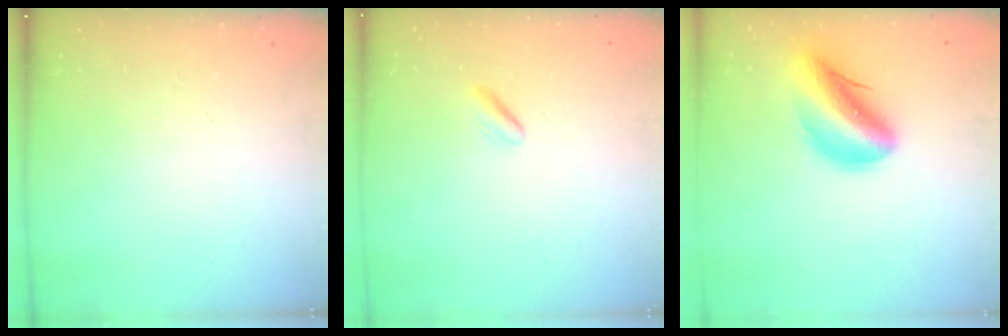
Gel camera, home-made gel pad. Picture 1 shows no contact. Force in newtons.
{"total": 1.7, "press": 1.6, "slide": 0.6}
{"total": 12.5, "press": 11.9, "slide": 3.8}